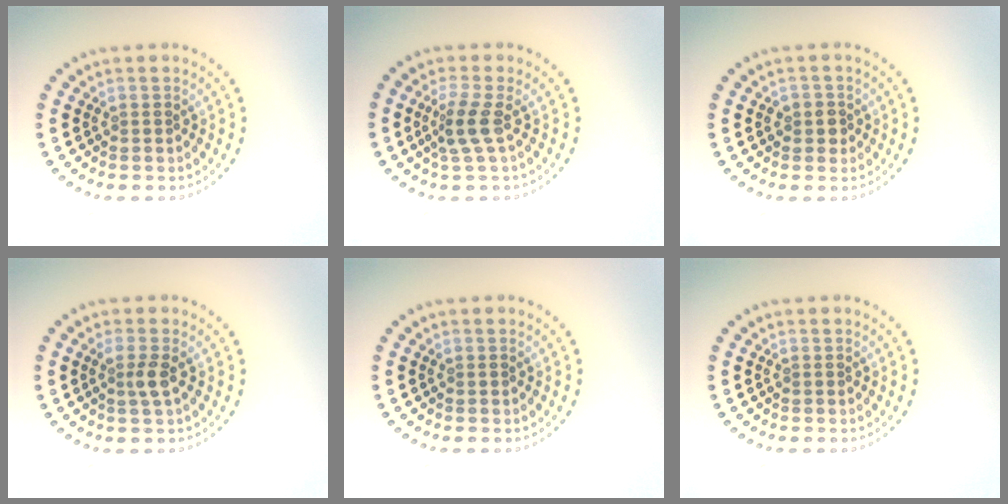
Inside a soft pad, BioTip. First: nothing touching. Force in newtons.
{"total": 2.3, "press": 1.9, "slide": 1.3}
{"total": 1.5, "press": 1.3, "slide": 0.8}
{"total": 1.5, "press": 1.2, "slide": 1.0}
{"total": 0.0}
{"total": 0.0}